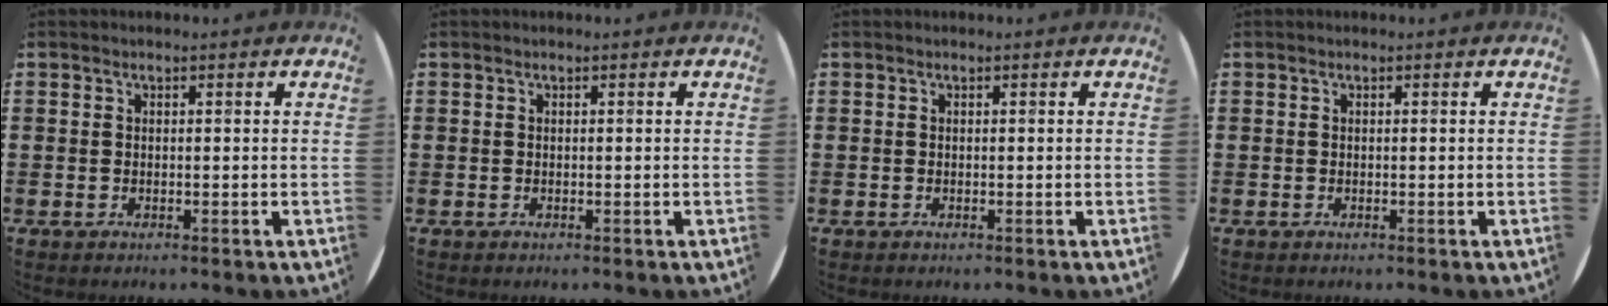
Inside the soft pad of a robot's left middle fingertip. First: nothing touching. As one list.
[{"total": 0.0}, {"total": 0.0}, {"total": 0.0}]